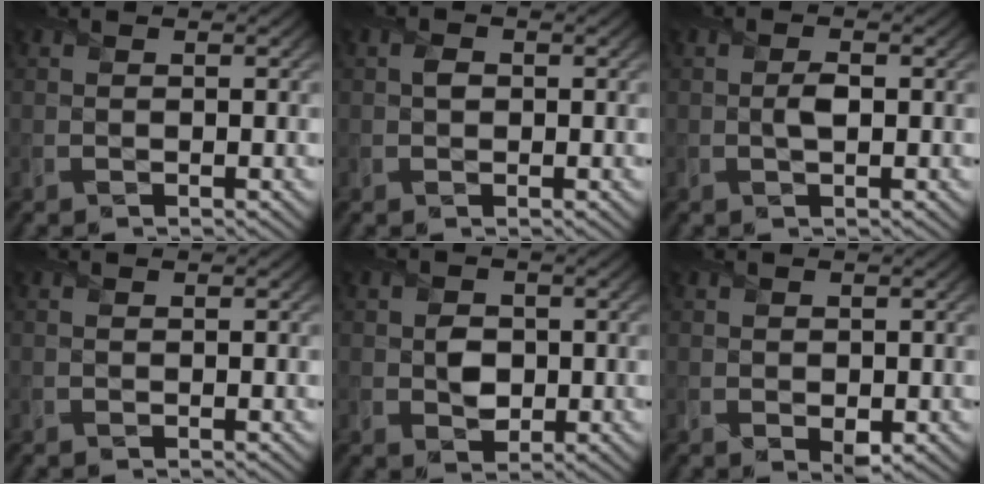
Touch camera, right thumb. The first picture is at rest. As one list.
[{"total": 1.0, "force": [0.1, 0.8, 0.5], "torque": [-0.011, 0.001, -0.002]}, {"total": 1.6, "force": [0.0, 0.7, 1.4], "torque": [-0.029, 0.004, 0.000]}, {"total": 0.0}, {"total": 3.0, "force": [0.0, 2.5, 1.6], "torque": [-0.035, -0.003, -0.005]}, {"total": 1.5, "force": [-0.1, 1.2, 1.0], "torque": [-0.019, -0.007, 0.002]}]